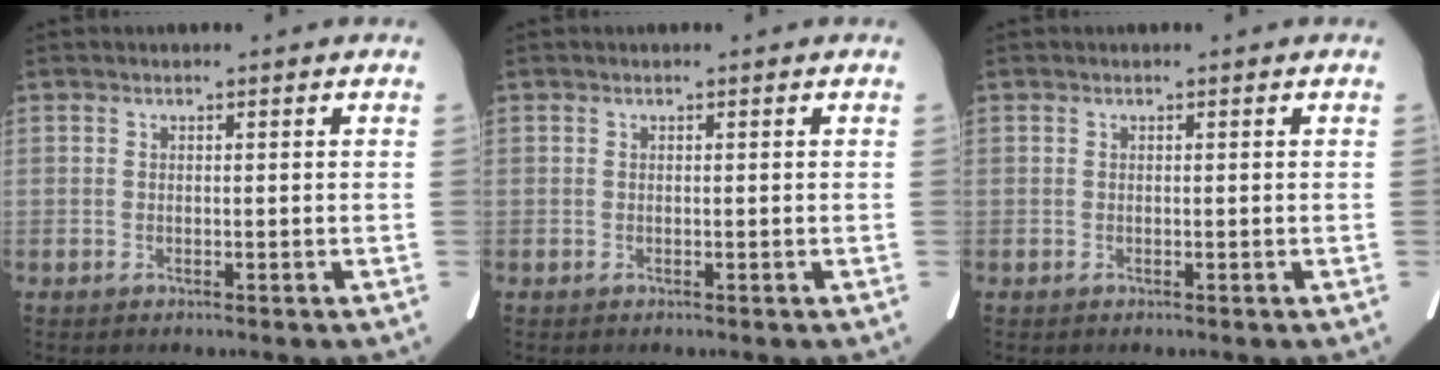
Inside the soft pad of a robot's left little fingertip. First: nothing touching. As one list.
[{"total": 0.0}, {"total": 0.0}]